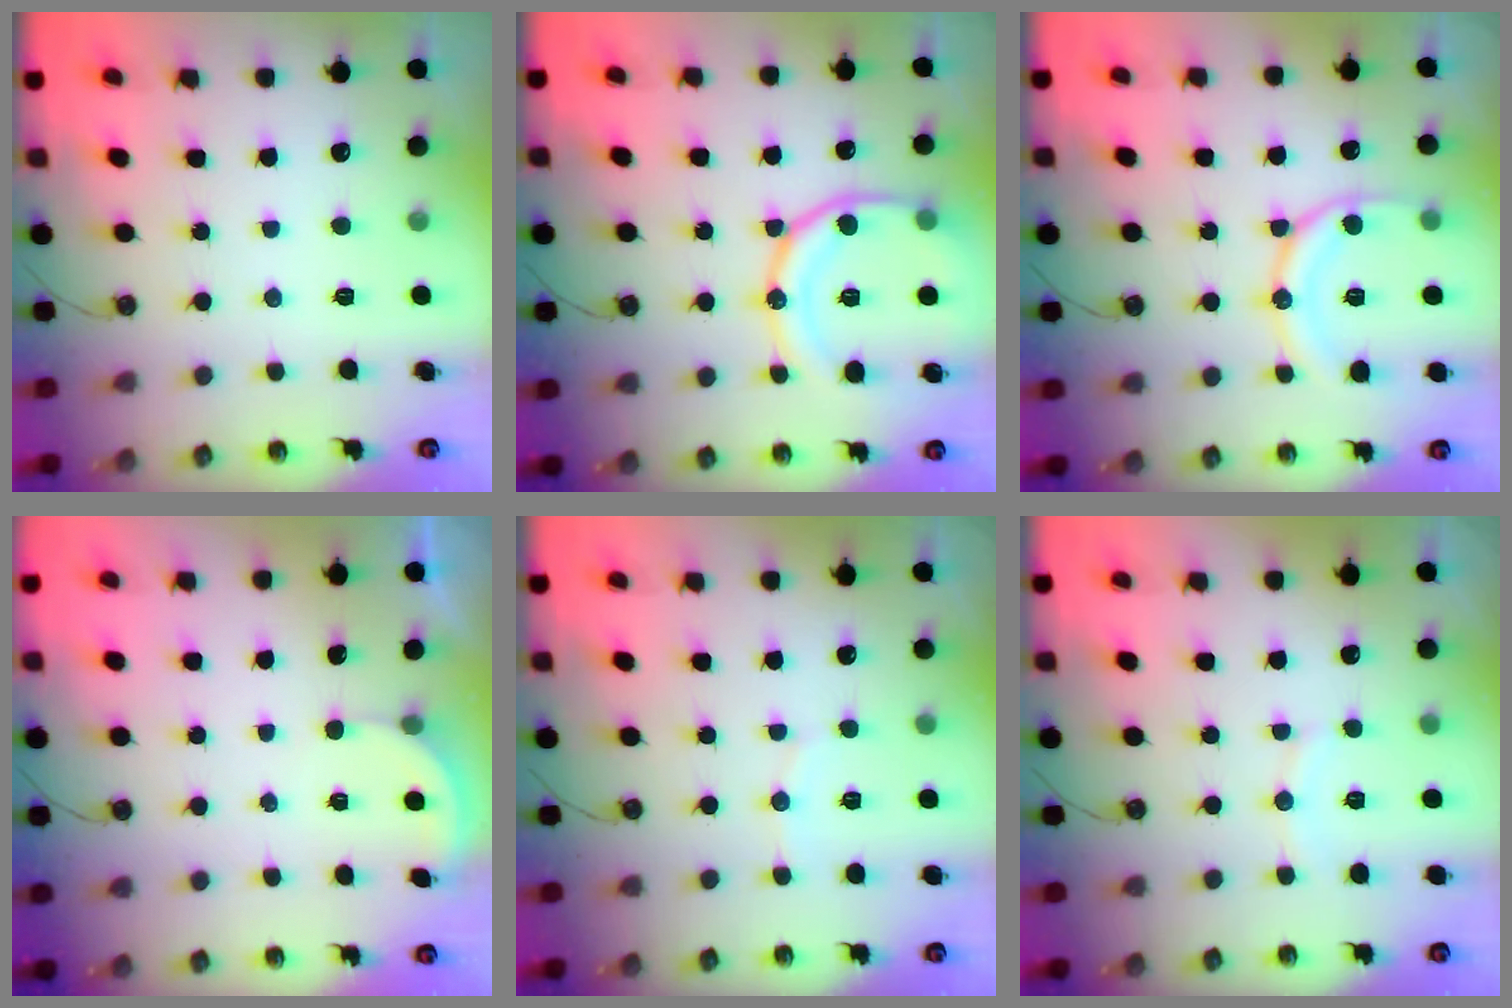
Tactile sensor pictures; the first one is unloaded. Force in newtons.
{"total": 18.2, "press": 18.0, "slide": 2.0}
{"total": 14.5, "press": 14.4, "slide": 1.6}
{"total": 1.4, "press": 1.3, "slide": 0.5}
{"total": 5.3, "press": 5.2, "slide": 1.0}
{"total": 6.1, "press": 6.1, "slide": 0.3}